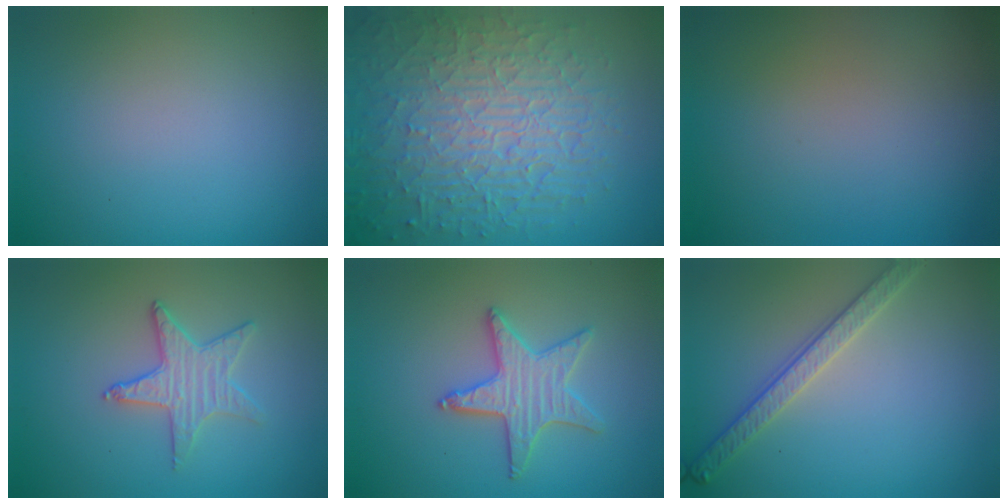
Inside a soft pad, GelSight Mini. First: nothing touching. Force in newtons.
{"total": 10.5, "press": 6.7, "slide": 8.1}
{"total": 0.0}
{"total": 2.8, "press": 2.7, "slide": 0.7}
{"total": 3.3, "press": 3.3, "slide": 0.4}
{"total": 2.8, "press": 2.7, "slide": 0.7}